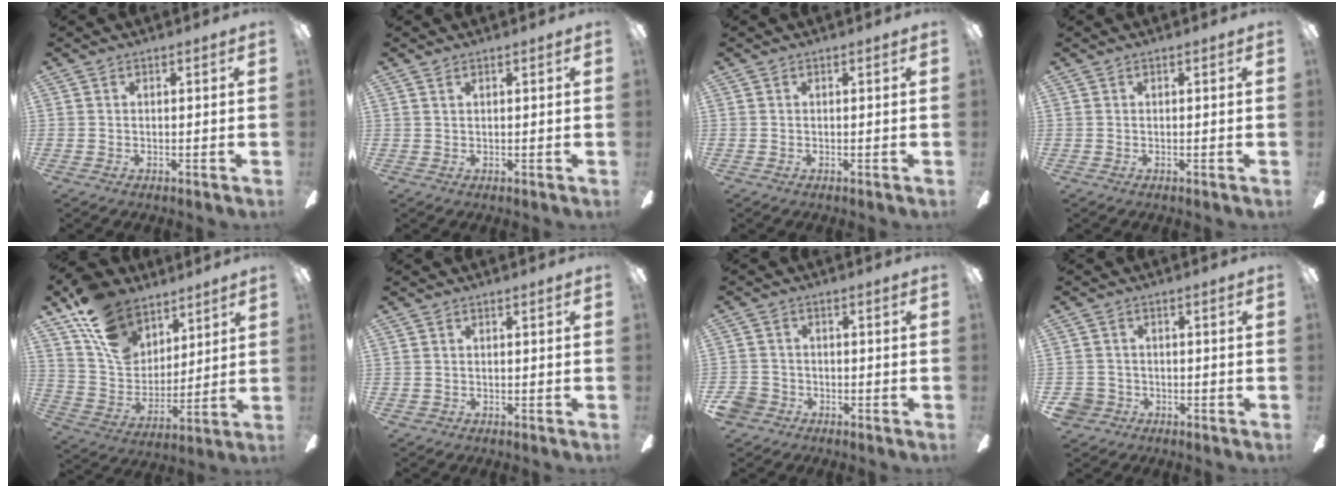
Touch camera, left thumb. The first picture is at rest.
{"total": 0.7, "force": [0.4, 0.4, 0.4], "torque": [-0.010, 0.003, 0.008]}
{"total": 0.0}
{"total": 0.0}
{"total": 16.8, "force": [11.1, 10.9, 6.5], "torque": [-0.128, -0.058, 0.214]}
{"total": 0.6, "force": [-0.1, 0.6, 0.1], "torque": [-0.002, 0.004, -0.004]}
{"total": 4.5, "force": [-2.6, 3.5, 1.1], "torque": [-0.044, 0.011, -0.053]}
{"total": 4.1, "force": [-1.9, 3.5, 0.6], "torque": [-0.026, 0.011, -0.038]}